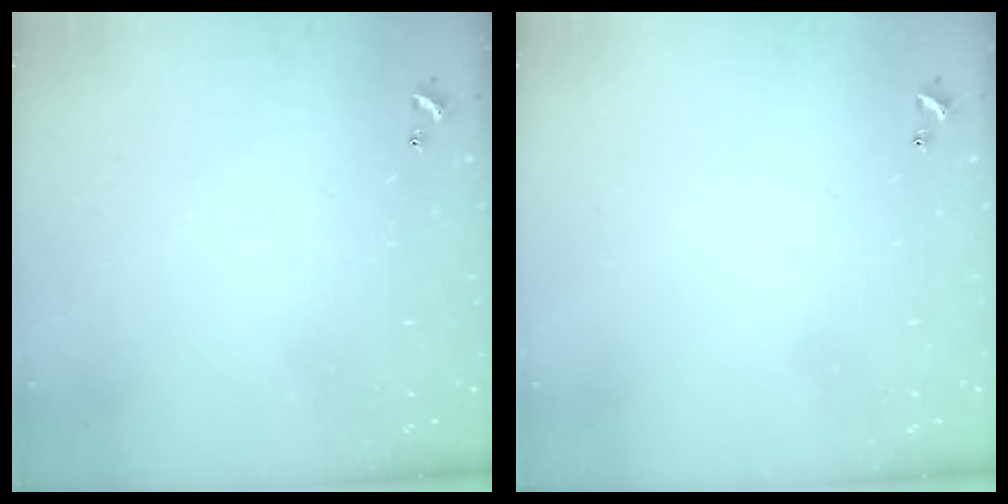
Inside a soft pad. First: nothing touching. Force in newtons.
{"total": 0.0}